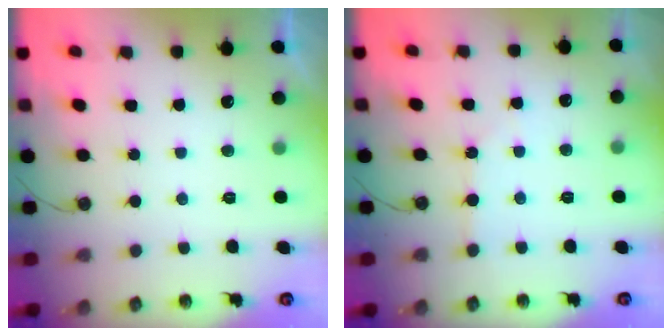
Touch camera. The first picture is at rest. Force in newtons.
{"total": 2.4, "press": 2.3, "slide": 0.3}